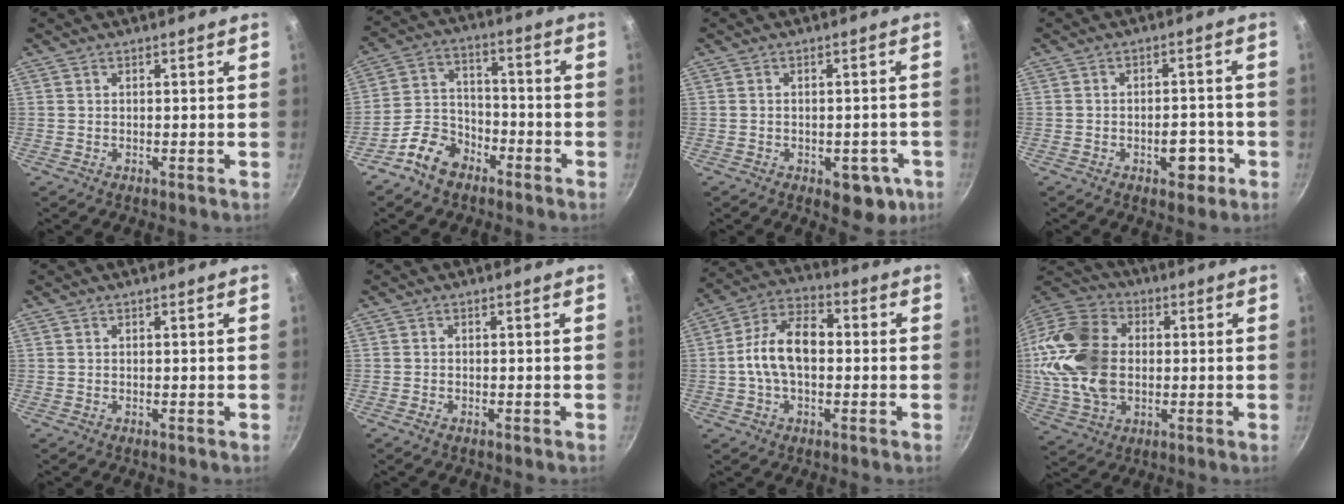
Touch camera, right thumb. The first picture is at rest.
{"total": 9.5, "force": [-6.2, 6.1, 3.9], "torque": [-0.043, 0.061, -0.122]}
{"total": 7.8, "force": [-3.0, 4.6, 5.5], "torque": [-0.031, 0.015, -0.027]}
{"total": 5.5, "force": [-2.3, 3.2, 3.8], "torque": [-0.025, 0.018, -0.028]}
{"total": 0.0}
{"total": 1.1, "force": [-0.7, 0.6, 0.6], "torque": [-0.015, 0.003, -0.015]}
{"total": 12.2, "force": [-0.3, 7.4, 9.6], "torque": [-0.150, 0.039, -0.021]}
{"total": 18.9, "force": [0.4, 13.4, 13.3], "torque": [-0.245, 0.019, 0.004]}